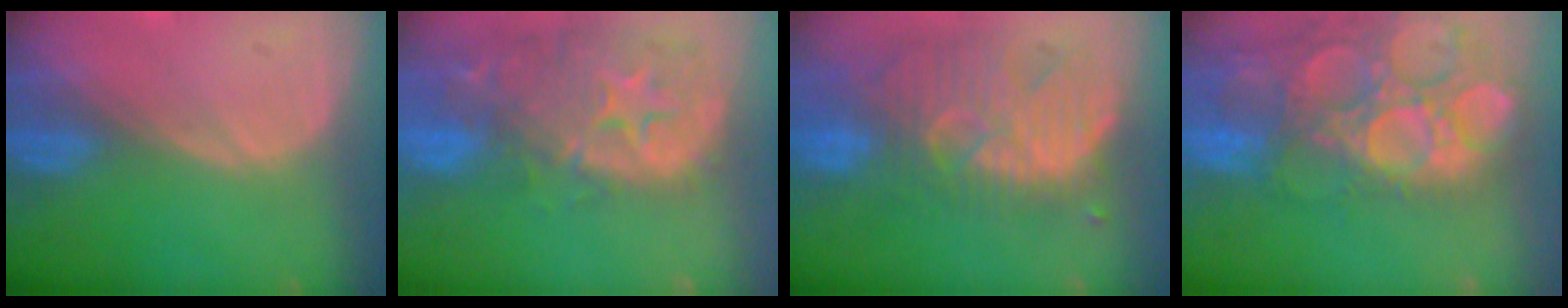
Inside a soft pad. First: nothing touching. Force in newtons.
{"total": 14.1, "press": 11.4, "slide": 8.3}
{"total": 11.1, "press": 10.6, "slide": 3.2}
{"total": 15.6, "press": 12.9, "slide": 8.8}